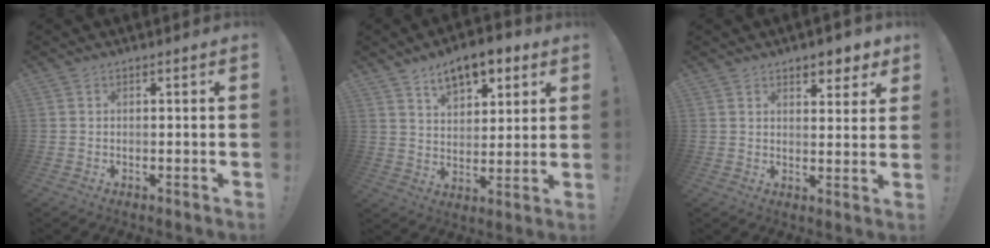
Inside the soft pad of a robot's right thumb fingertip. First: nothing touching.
{"total": 10.9, "force": [7.0, 5.9, 5.9], "torque": [-0.084, -0.034, 0.129]}
{"total": 5.5, "force": [4.4, 2.7, 2.1], "torque": [-0.011, -0.032, 0.076]}